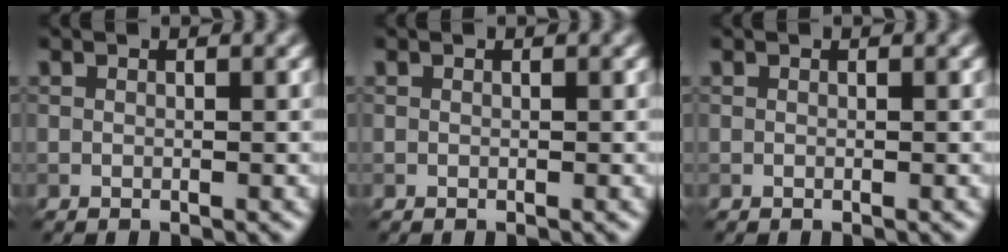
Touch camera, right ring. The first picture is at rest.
{"total": 0.0}
{"total": 0.0}